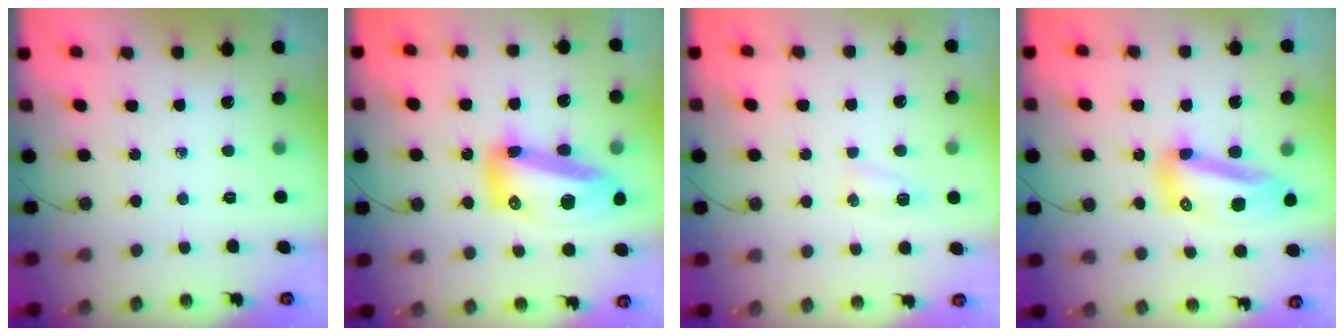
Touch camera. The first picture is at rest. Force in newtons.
{"total": 21.7, "press": 19.6, "slide": 9.4}
{"total": 4.6, "press": 4.6, "slide": 0.5}
{"total": 12.2, "press": 12.1, "slide": 1.4}